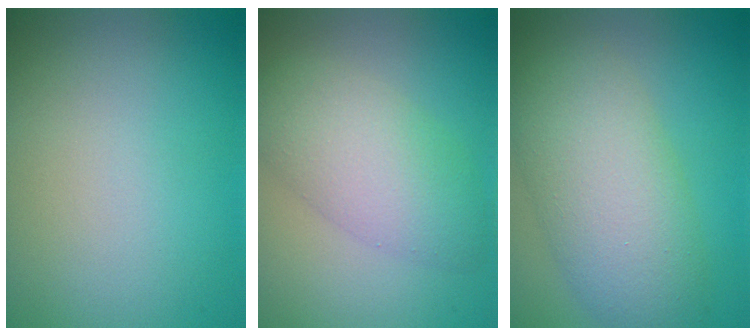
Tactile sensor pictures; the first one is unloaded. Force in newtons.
{"total": 5.4, "press": 5.4, "slide": 0.3}
{"total": 7.5, "press": 7.5, "slide": 0.3}